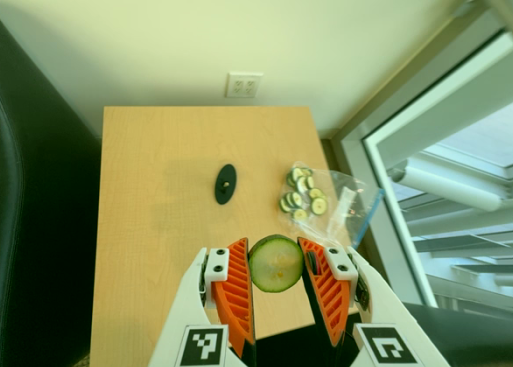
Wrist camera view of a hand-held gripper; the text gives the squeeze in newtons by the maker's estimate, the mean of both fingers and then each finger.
{"total": 9.4, "left": 9.4, "right": 9.4}